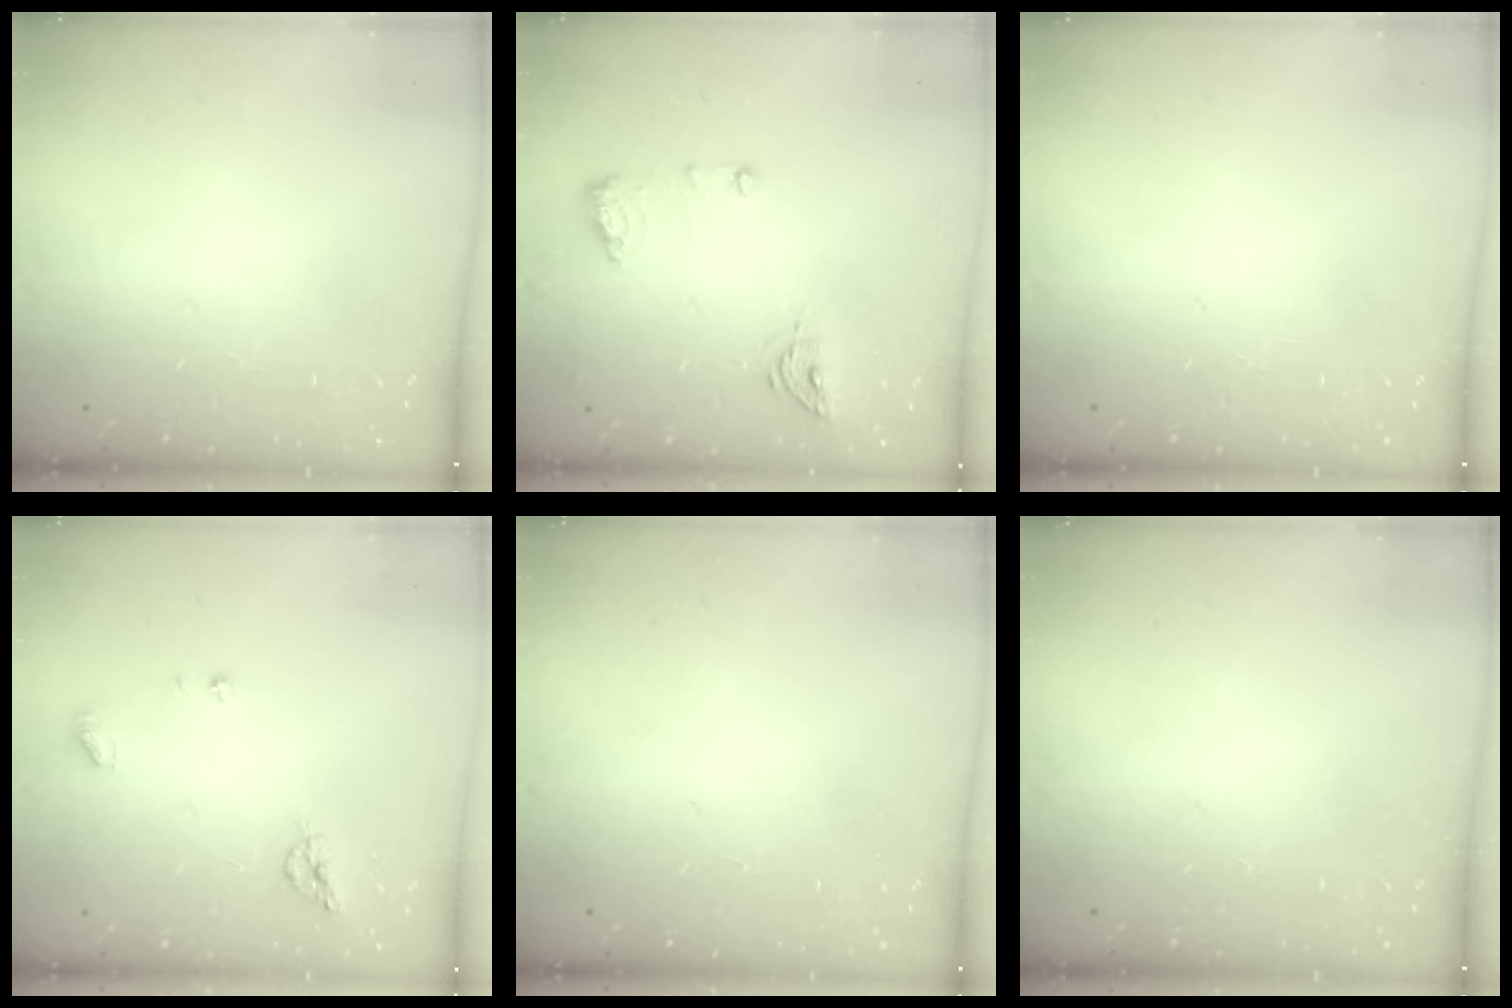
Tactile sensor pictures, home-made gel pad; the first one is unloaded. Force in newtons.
{"total": 9.2, "press": 9.0, "slide": 2.1}
{"total": 0.0}
{"total": 6.7, "press": 6.7, "slide": 0.3}
{"total": 0.9, "press": 0.9, "slide": 0.0}
{"total": 0.0}